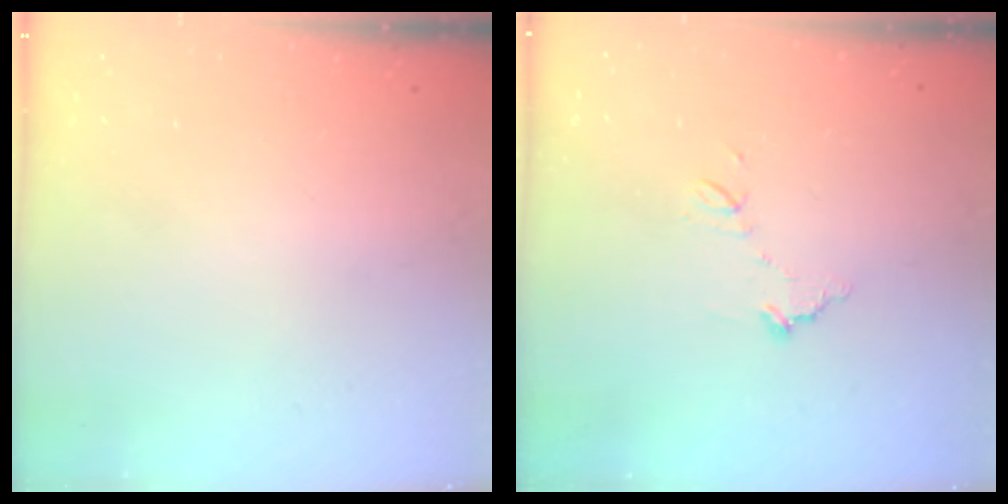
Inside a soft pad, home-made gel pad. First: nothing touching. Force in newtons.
{"total": 7.6, "press": 7.6, "slide": 0.4}